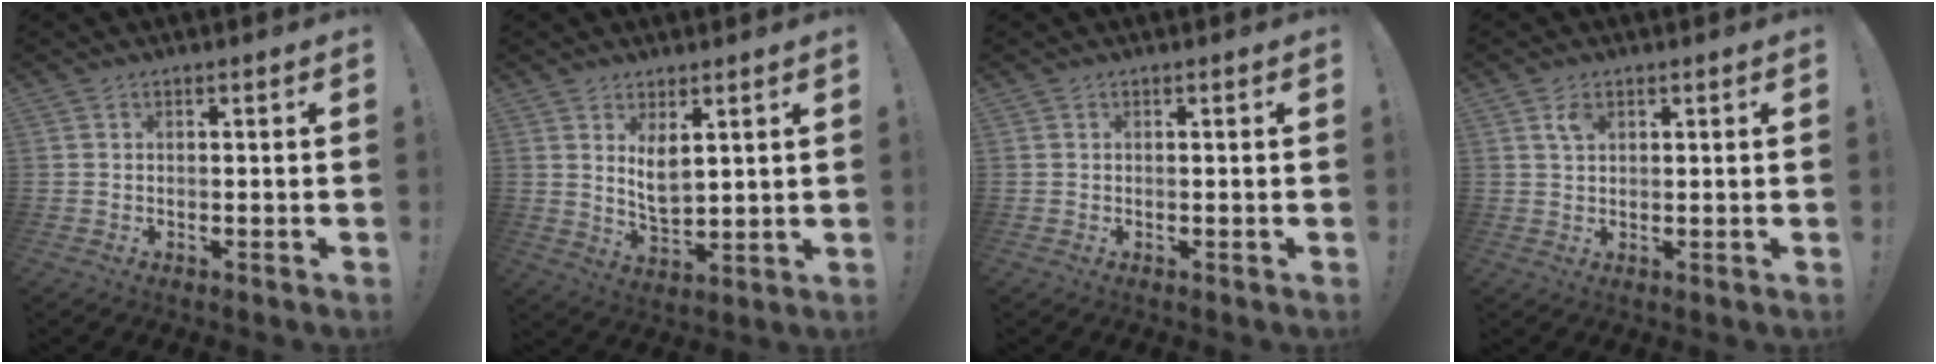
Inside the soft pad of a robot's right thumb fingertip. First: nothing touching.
{"total": 6.8, "force": [3.3, 3.1, 5.0], "torque": [-0.085, -0.023, 0.057]}
{"total": 0.0}
{"total": 3.2, "force": [1.7, 1.7, 2.1], "torque": [-0.029, -0.005, 0.029]}